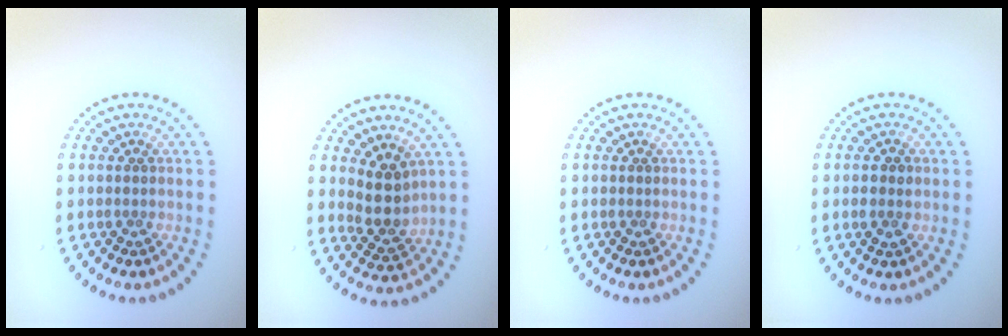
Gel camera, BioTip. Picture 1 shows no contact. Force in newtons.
{"total": 2.8, "press": 2.3, "slide": 1.6}
{"total": 0.0}
{"total": 1.4, "press": 1.4, "slide": 0.1}